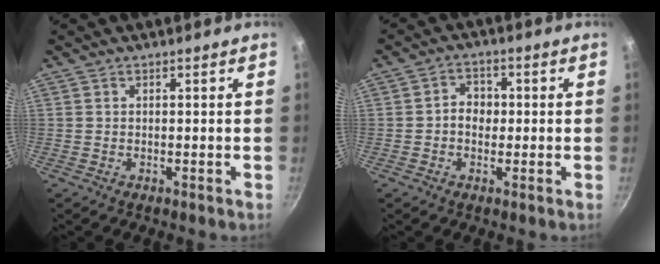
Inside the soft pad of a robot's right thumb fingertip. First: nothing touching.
{"total": 4.0, "force": [-0.3, 3.2, 2.3], "torque": [-0.019, 0.012, -0.014]}